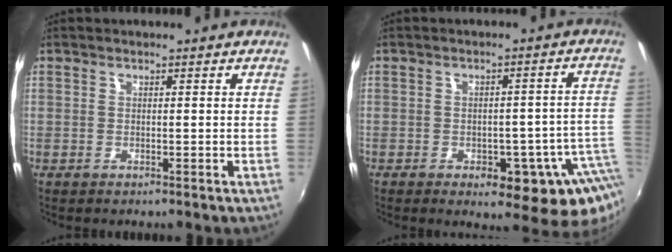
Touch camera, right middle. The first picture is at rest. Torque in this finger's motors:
{"motor_torque": [1.09, -1.04, 0.23, 0.05]}